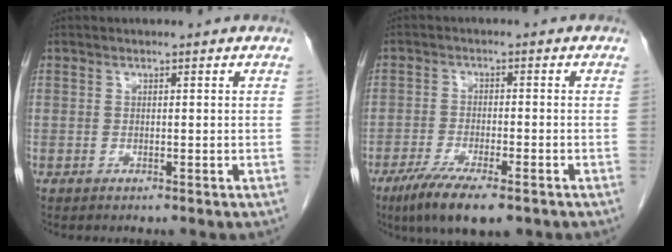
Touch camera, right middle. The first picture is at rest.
{"total": 9.4, "force": [-6.3, 1.9, 6.8], "torque": [-0.113, -0.019, -0.097]}